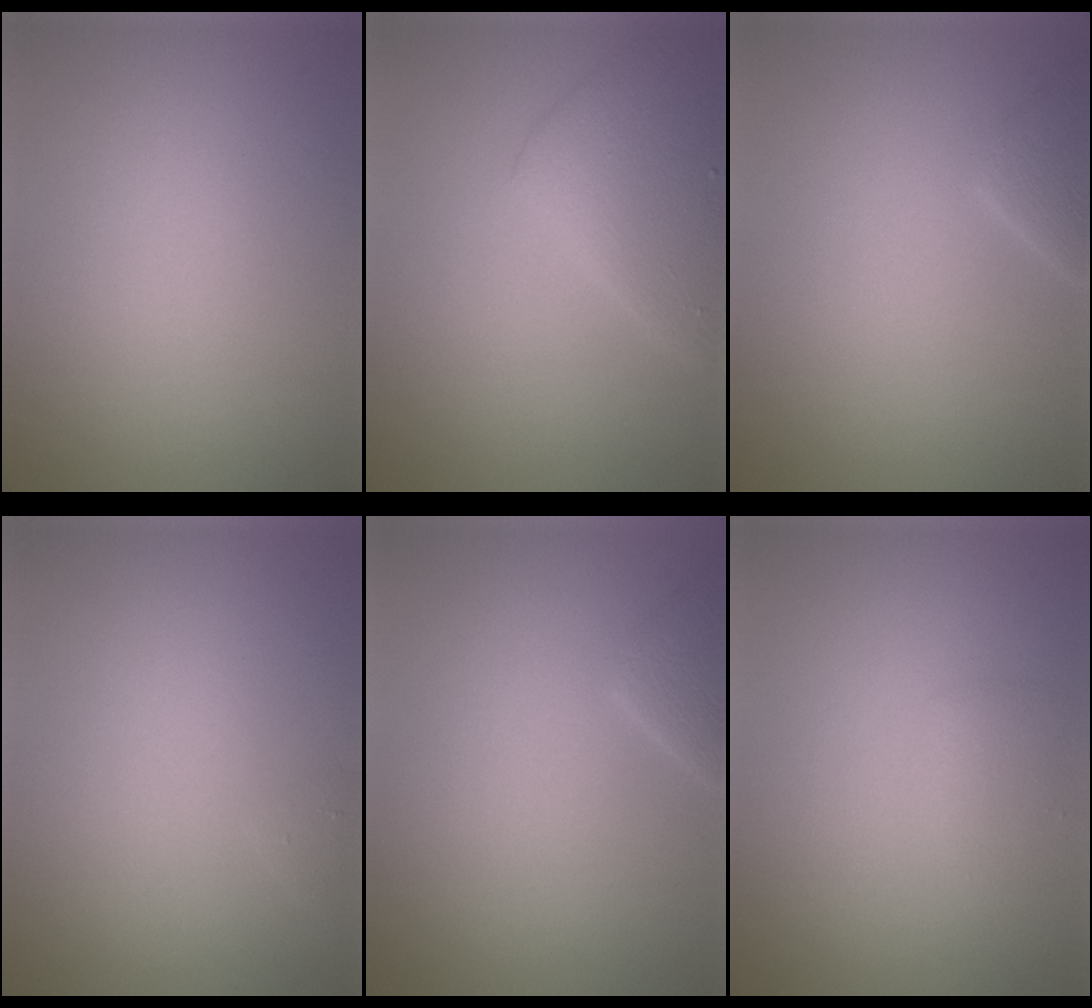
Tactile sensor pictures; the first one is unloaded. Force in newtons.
{"total": 5.0, "press": 5.0, "slide": 0.2}
{"total": 2.3, "press": 2.3, "slide": 0.2}
{"total": 0.6, "press": 0.6, "slide": 0.0}
{"total": 2.3, "press": 2.3, "slide": 0.2}
{"total": 1.2, "press": 1.2, "slide": 0.1}